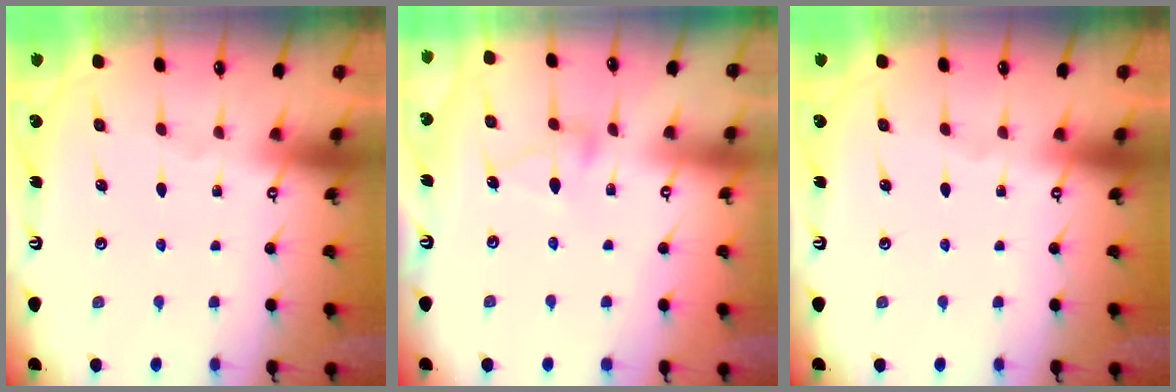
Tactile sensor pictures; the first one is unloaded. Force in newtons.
{"total": 4.6, "press": 4.6, "slide": 0.3}
{"total": 0.0}